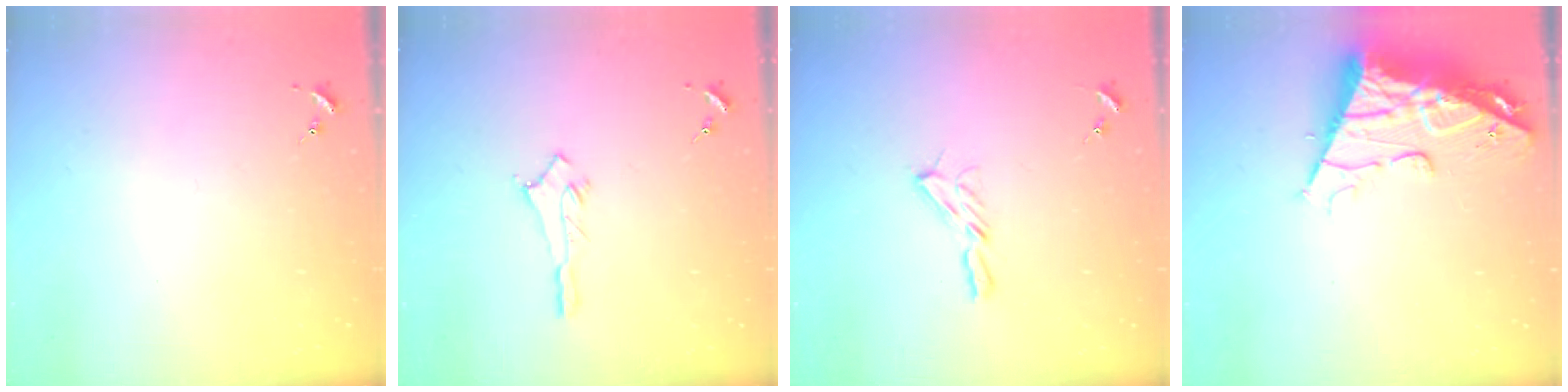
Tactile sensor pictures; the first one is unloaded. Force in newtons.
{"total": 2.9, "press": 2.8, "slide": 0.4}
{"total": 5.9, "press": 5.9, "slide": 0.5}
{"total": 15.2, "press": 15.1, "slide": 1.8}